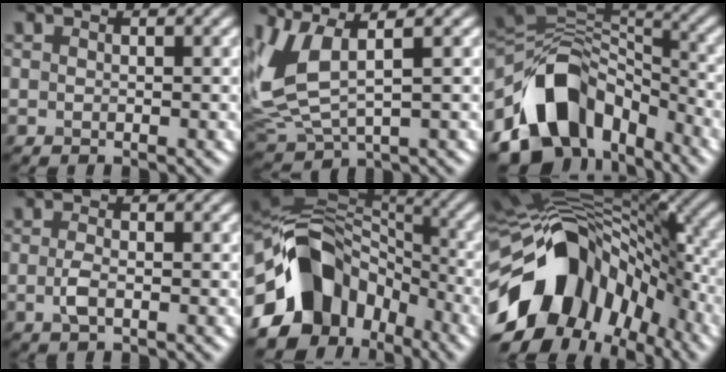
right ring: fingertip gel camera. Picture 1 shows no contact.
{"total": 6.2, "force": [2.2, 2.7, 5.1], "torque": [-0.137, 0.000, 0.049]}
{"total": 11.9, "force": [-5.7, 8.1, 6.5], "torque": [-0.107, 0.016, -0.114]}
{"total": 1.7, "force": [-0.4, 0.7, 1.4], "torque": [-0.034, -0.003, -0.012]}
{"total": 12.8, "force": [-4.4, 9.5, 7.2], "torque": [-0.125, 0.020, -0.099]}
{"total": 16.1, "force": [-5.1, 10.7, 10.9], "torque": [-0.200, 0.003, -0.088]}